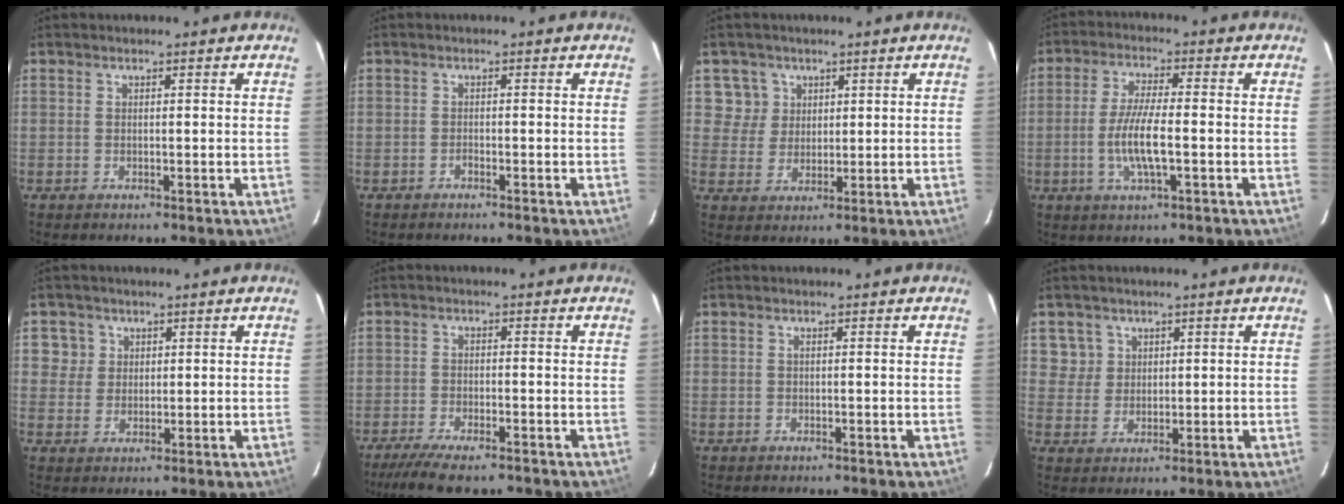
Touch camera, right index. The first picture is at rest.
{"total": 0.8, "force": [-0.7, 0.1, 0.2], "torque": [-0.007, 0.004, -0.016]}
{"total": 4.7, "force": [1.8, 4.4, 0.2], "torque": [0.013, 0.021, 0.035]}
{"total": 8.0, "force": [-2.0, 1.5, 7.6], "torque": [-0.151, -0.002, -0.041]}
{"total": 3.7, "force": [1.1, 3.5, 0.2], "torque": [0.016, 0.024, 0.020]}
{"total": 8.9, "force": [-7.3, 2.1, 4.8], "torque": [-0.116, -0.023, -0.125]}
{"total": 0.0}
{"total": 3.8, "force": [1.5, 3.5, 0.1], "torque": [0.019, 0.022, 0.030]}